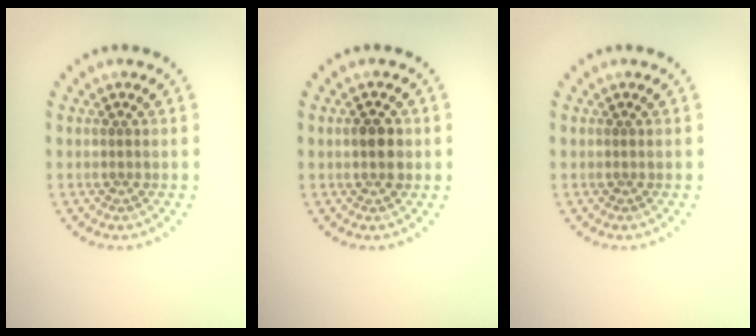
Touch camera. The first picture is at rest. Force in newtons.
{"total": 2.6, "press": 2.6, "slide": 0.2}
{"total": 0.0}